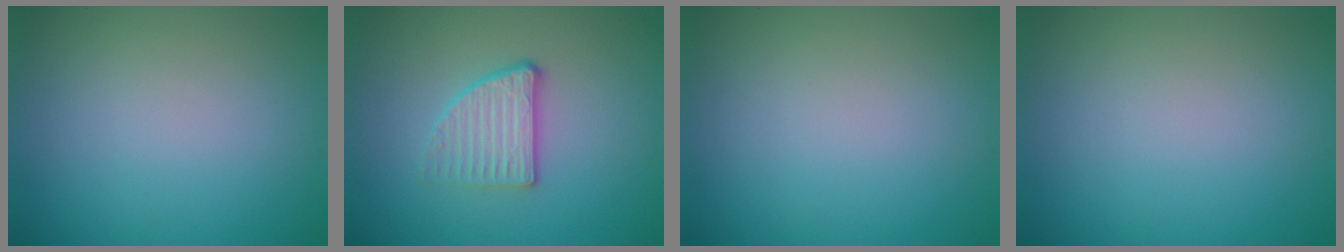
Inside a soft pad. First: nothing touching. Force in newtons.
{"total": 2.8, "press": 2.5, "slide": 1.4}
{"total": 0.0}
{"total": 0.0}